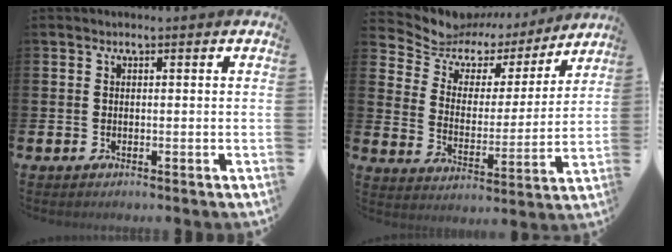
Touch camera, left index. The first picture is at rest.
{"total": 7.8, "force": [6.4, 4.3, 1.2], "torque": [-0.059, -0.051, 0.111]}